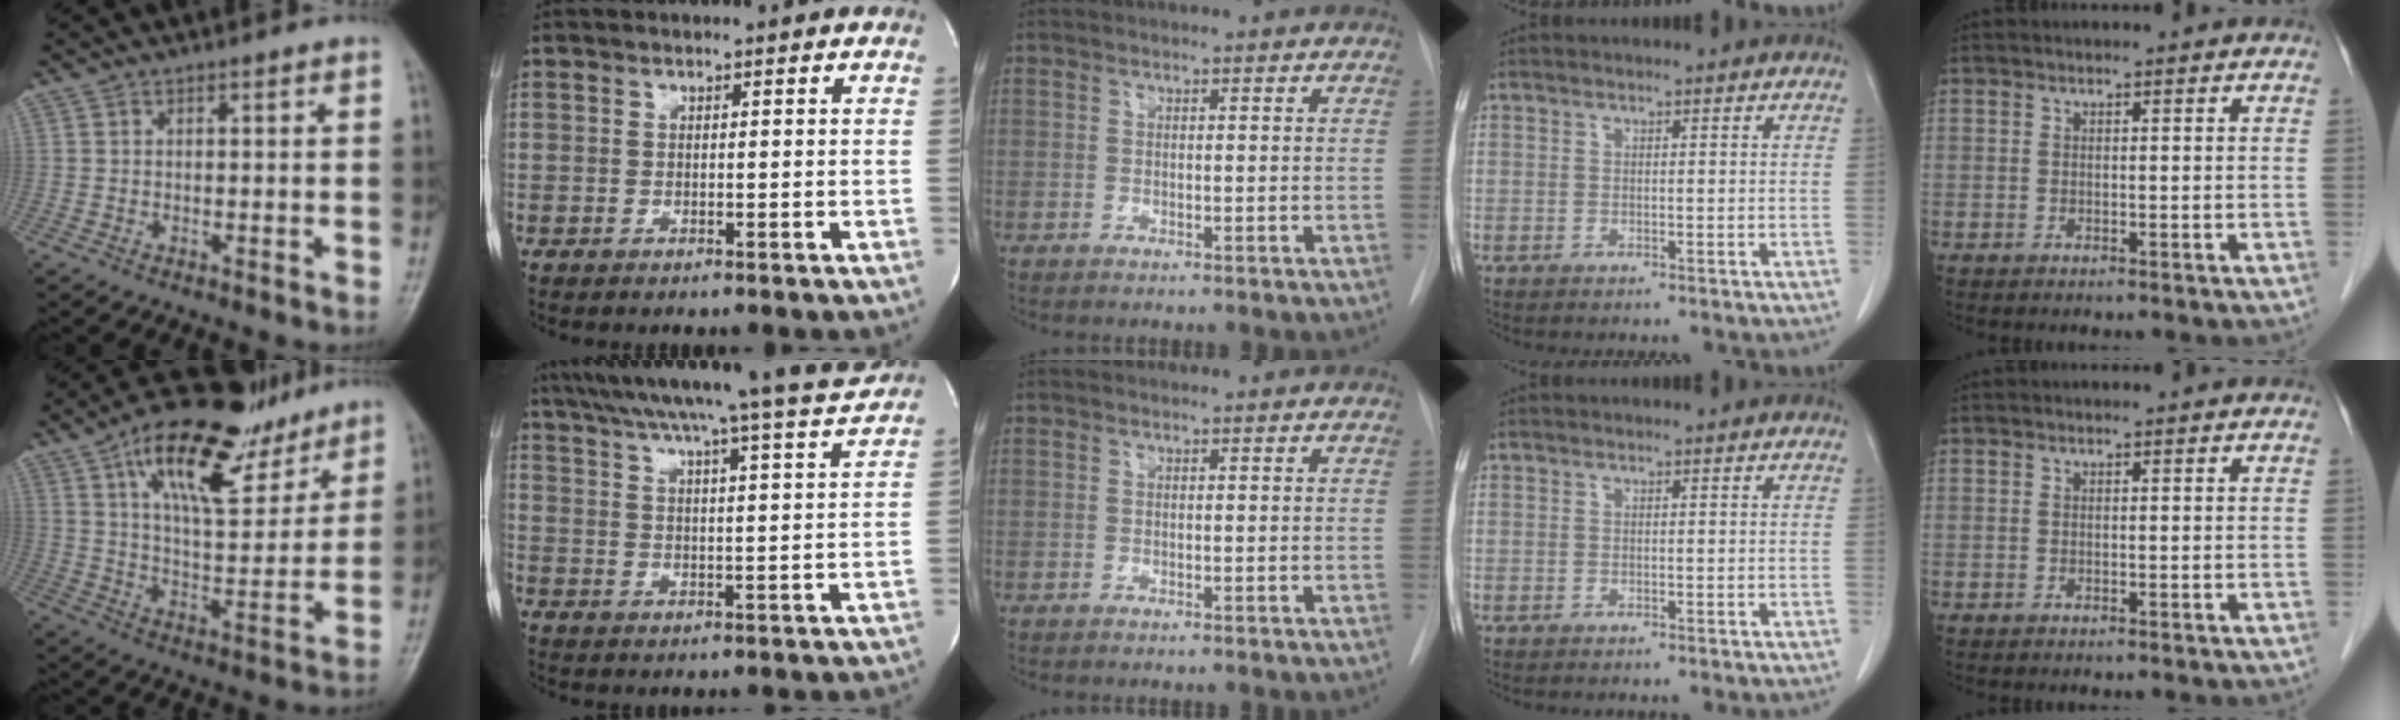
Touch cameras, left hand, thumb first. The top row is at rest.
{"thumb": {"total": 20.6, "force": [12.8, 8.6, 13.6], "torque": [-0.179, -0.045, 0.213]}, "index": {"total": 19.6, "force": [17.7, -1.6, 8.3], "torque": [-0.143, -0.032, 0.245]}}